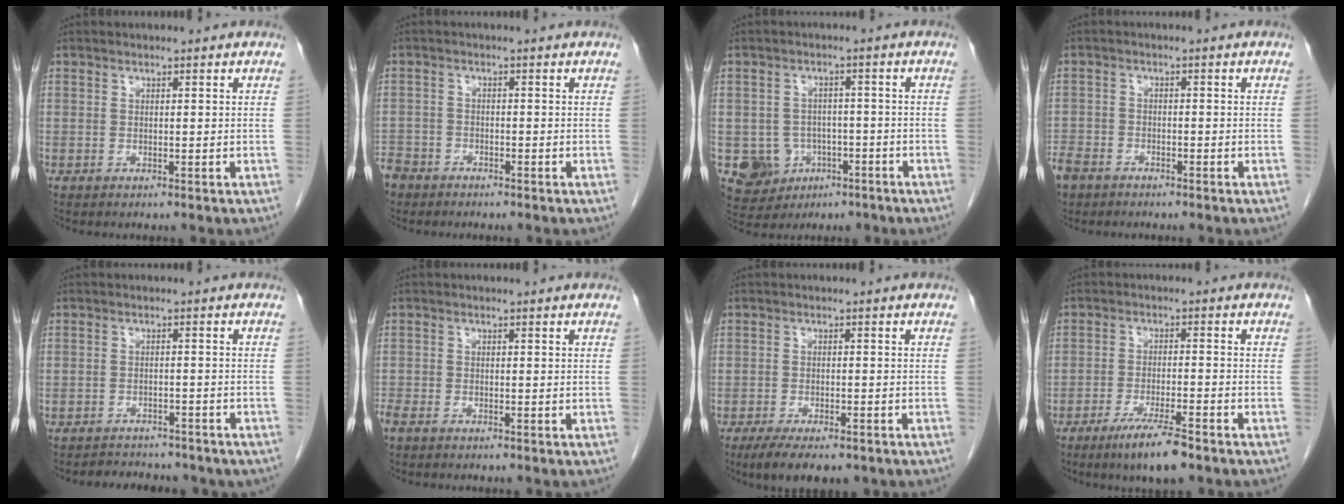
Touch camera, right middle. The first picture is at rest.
{"total": 5.7, "force": [-4.4, 3.5, 1.0], "torque": [-0.025, 0.000, -0.085]}
{"total": 8.4, "force": [-3.4, 7.5, 1.9], "torque": [-0.048, 0.011, -0.039]}
{"total": 6.9, "force": [-5.1, 4.1, 2.3], "torque": [-0.059, -0.002, -0.092]}
{"total": 7.7, "force": [-6.8, 2.9, 2.1], "torque": [-0.033, 0.006, -0.079]}
{"total": 2.9, "force": [-2.2, 1.2, 1.6], "torque": [-0.034, -0.008, -0.037]}
{"total": 8.2, "force": [-5.9, 2.9, 4.8], "torque": [-0.070, -0.010, -0.086]}
{"total": 7.2, "force": [-5.0, 0.6, 5.2], "torque": [-0.096, -0.014, -0.086]}